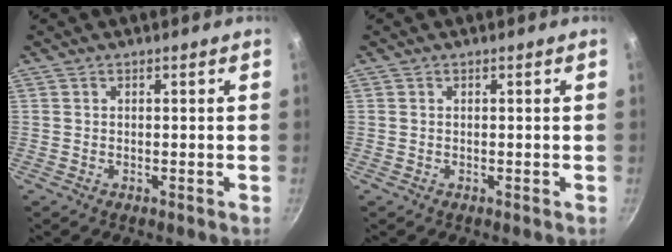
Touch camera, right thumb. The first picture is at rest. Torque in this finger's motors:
{"motor_torque": [-0.20, 0.02, 0.24, -0.05, -0.01]}